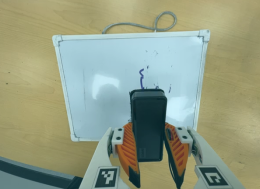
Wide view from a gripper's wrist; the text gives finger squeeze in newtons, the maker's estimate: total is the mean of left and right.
{"total": 8.5, "left": 7.7, "right": 9.3}